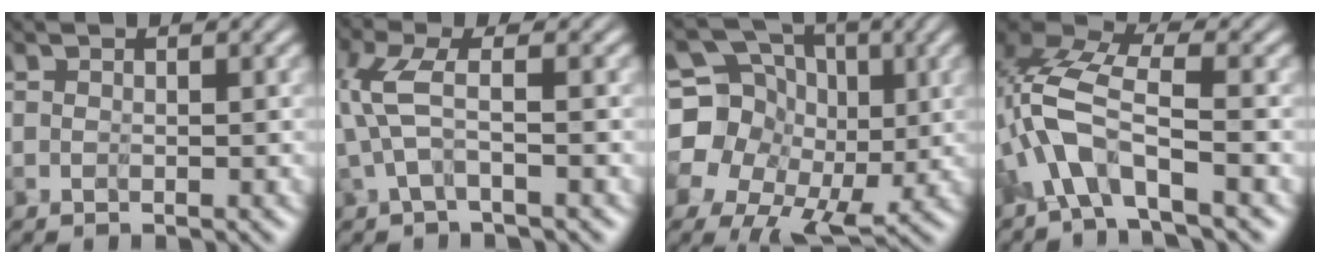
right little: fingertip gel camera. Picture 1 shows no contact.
{"total": 2.1, "force": [-0.1, -0.6, 2.1], "torque": [-0.071, 0.012, -0.003]}
{"total": 9.6, "force": [-0.2, 8.1, 5.0], "torque": [-0.095, 0.002, 0.000]}
{"total": 4.7, "force": [-2.8, 0.4, 3.8], "torque": [-0.099, 0.018, -0.066]}